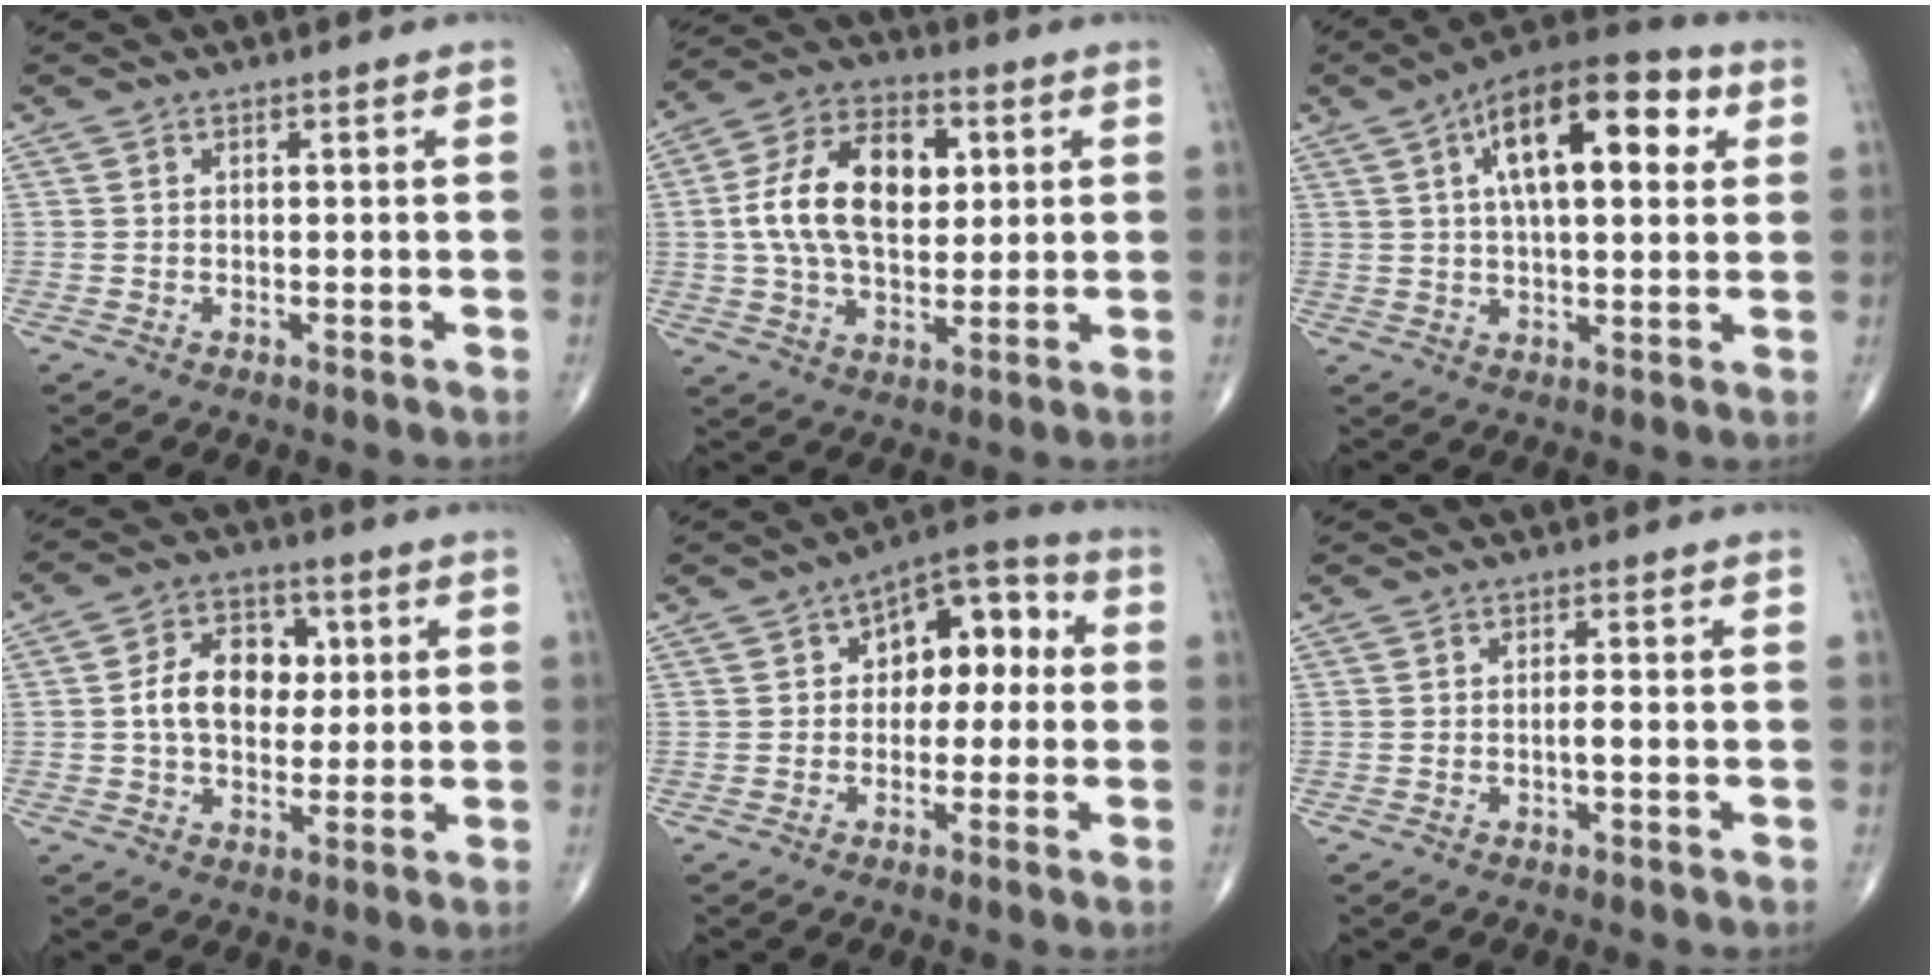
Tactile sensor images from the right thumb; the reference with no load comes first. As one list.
[{"total": 16.9, "force": [2.8, 10.2, 13.1], "torque": [-0.214, 0.011, 0.044]}, {"total": 18.7, "force": [5.9, 8.0, 15.8], "torque": [-0.223, 0.014, 0.083]}, {"total": 10.8, "force": [1.1, 7.7, 7.5], "torque": [-0.094, 0.012, 0.015]}, {"total": 10.5, "force": [1.2, 6.7, 8.0], "torque": [-0.070, 0.036, 0.004]}, {"total": 1.4, "force": [-0.4, 0.1, 1.3], "torque": [-0.025, 0.001, -0.008]}]